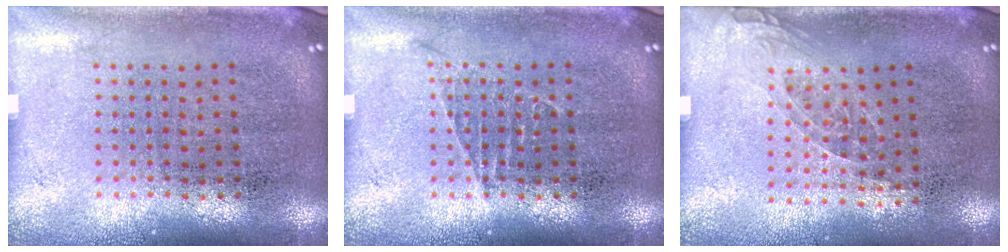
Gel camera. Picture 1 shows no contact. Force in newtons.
{"total": 0.7, "press": 0.7, "slide": 0.1}
{"total": 1.0, "press": 0.7, "slide": 0.7}